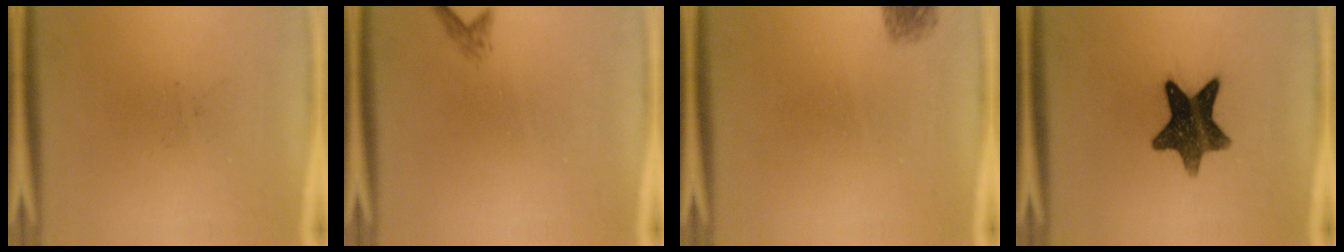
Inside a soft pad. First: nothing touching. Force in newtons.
{"total": 1.0}
{"total": 1.6}
{"total": 11.9}